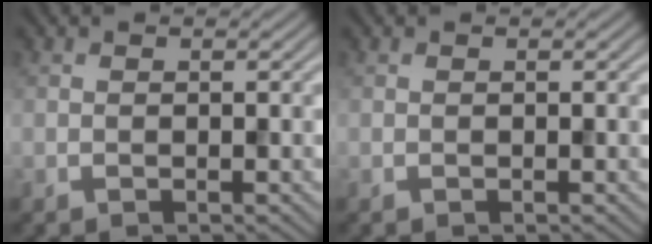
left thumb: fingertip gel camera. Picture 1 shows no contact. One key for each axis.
{"total": 0.0}